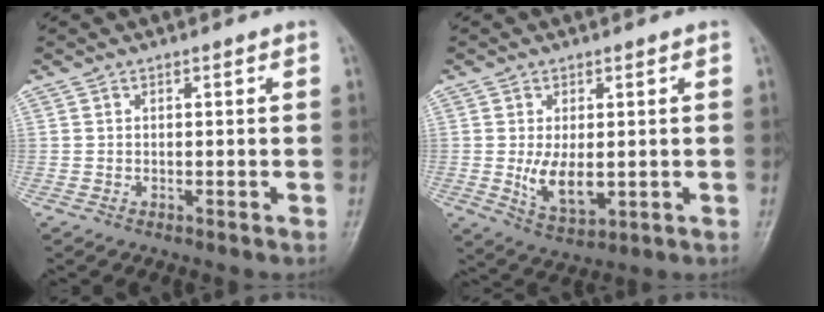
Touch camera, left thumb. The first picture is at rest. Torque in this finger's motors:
{"motor_torque": [1.09, 1.22, 1.00, -0.09, 0.11]}